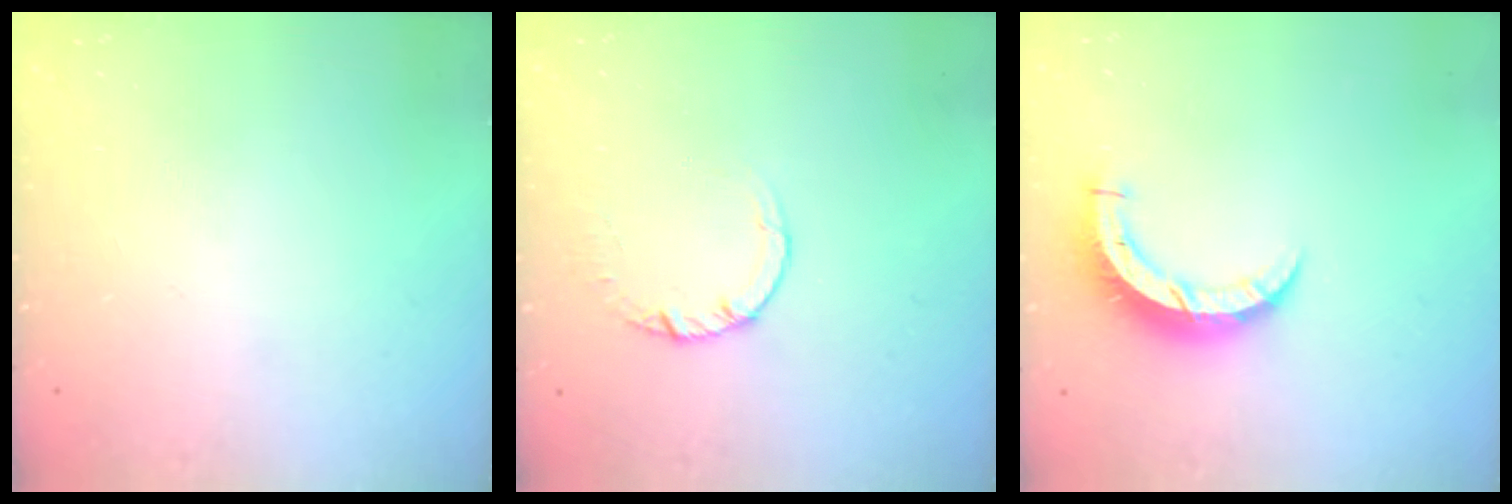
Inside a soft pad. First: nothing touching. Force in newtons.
{"total": 2.5, "press": 2.5, "slide": 0.2}
{"total": 7.2, "press": 7.2, "slide": 0.3}